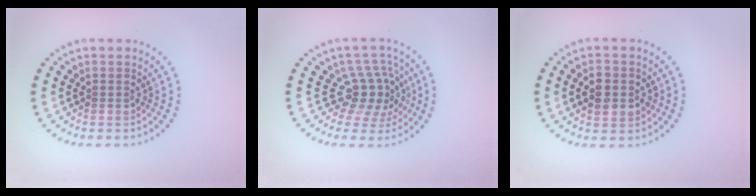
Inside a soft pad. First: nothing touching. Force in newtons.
{"total": 3.9, "press": 3.2, "slide": 2.3}
{"total": 3.0, "press": 3.0, "slide": 0.3}